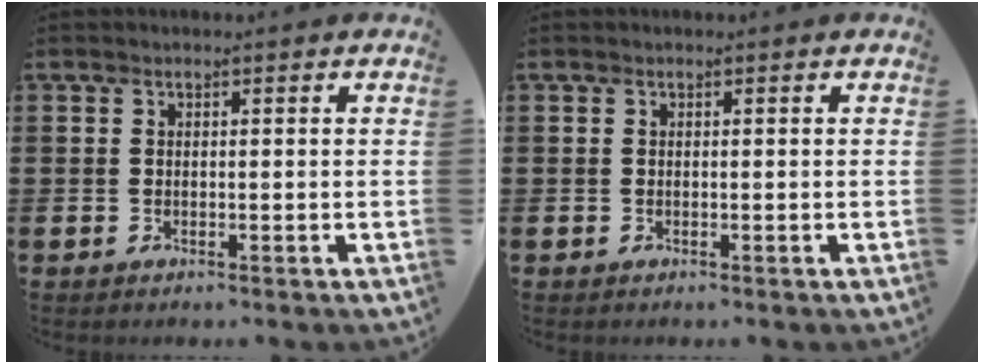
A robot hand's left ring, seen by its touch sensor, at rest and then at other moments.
{"total": 0.0}